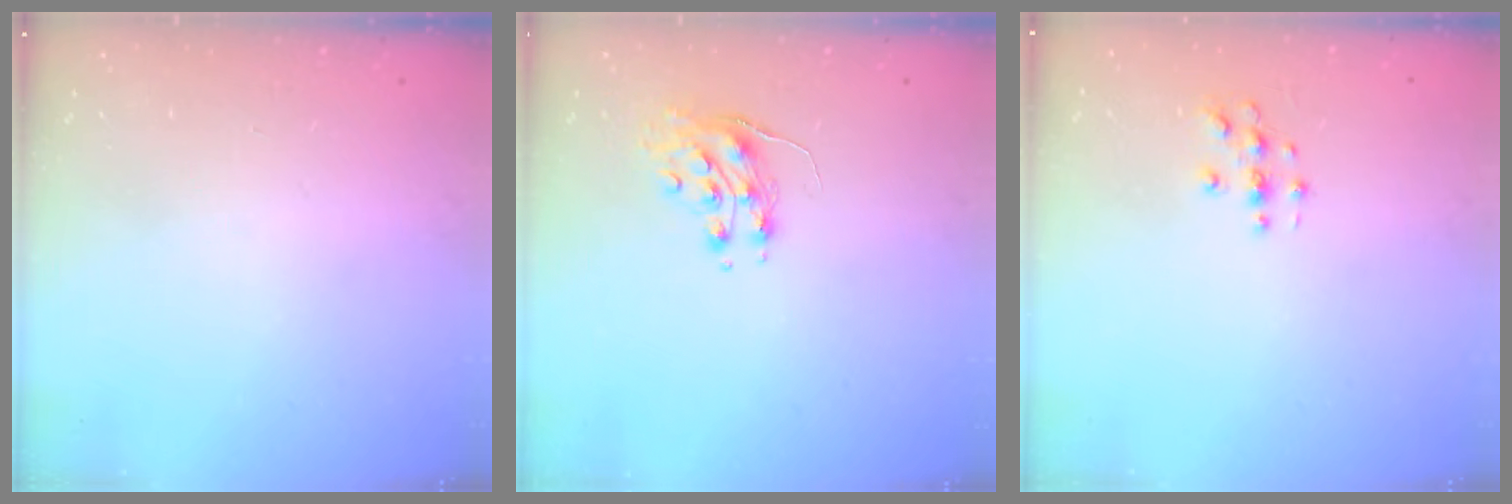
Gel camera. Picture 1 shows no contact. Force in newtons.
{"total": 8.9, "press": 8.9, "slide": 0.3}
{"total": 2.8, "press": 2.8, "slide": 0.3}